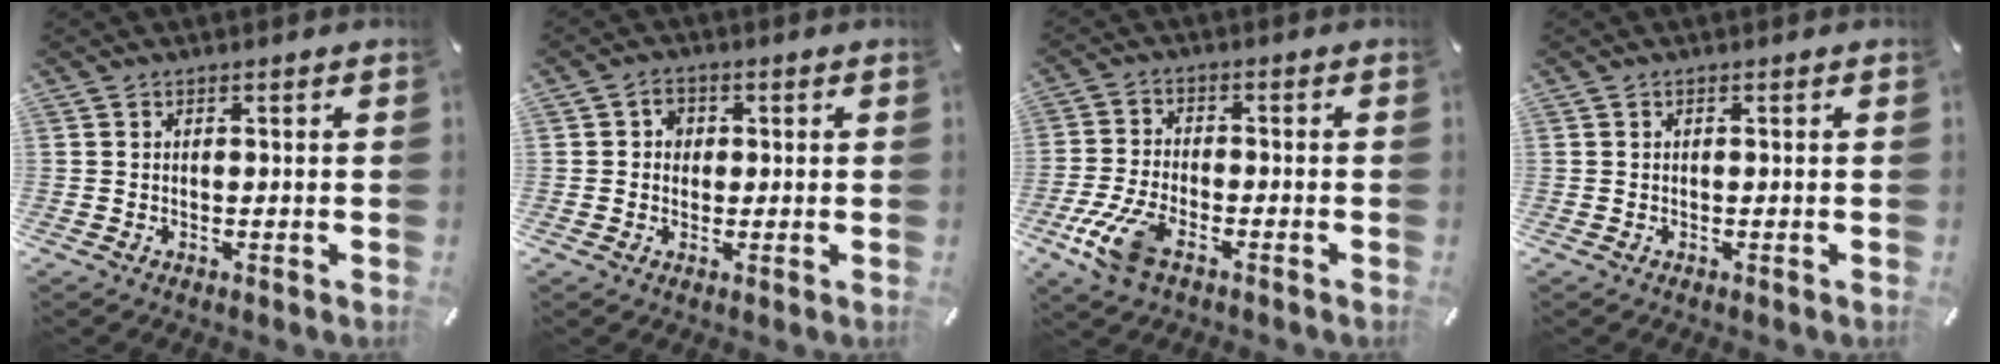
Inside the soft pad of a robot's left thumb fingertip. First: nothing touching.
{"total": 3.1, "force": [0.1, 2.9, 1.3], "torque": [-0.012, 0.003, -0.004]}
{"total": 9.3, "force": [-4.9, 4.4, 6.7], "torque": [-0.157, 0.005, -0.092]}
{"total": 0.0}